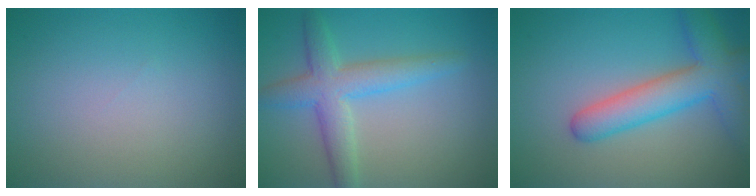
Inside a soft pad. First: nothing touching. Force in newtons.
{"total": 4.7, "press": 4.7, "slide": 0.1}
{"total": 6.3, "press": 6.3, "slide": 0.3}